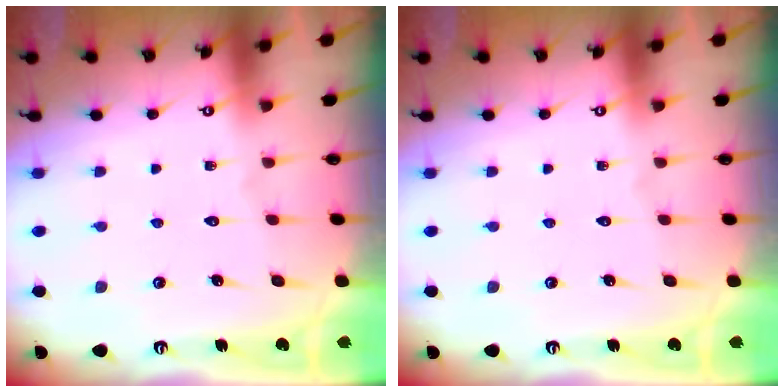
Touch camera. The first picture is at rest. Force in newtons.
{"total": 0.0}